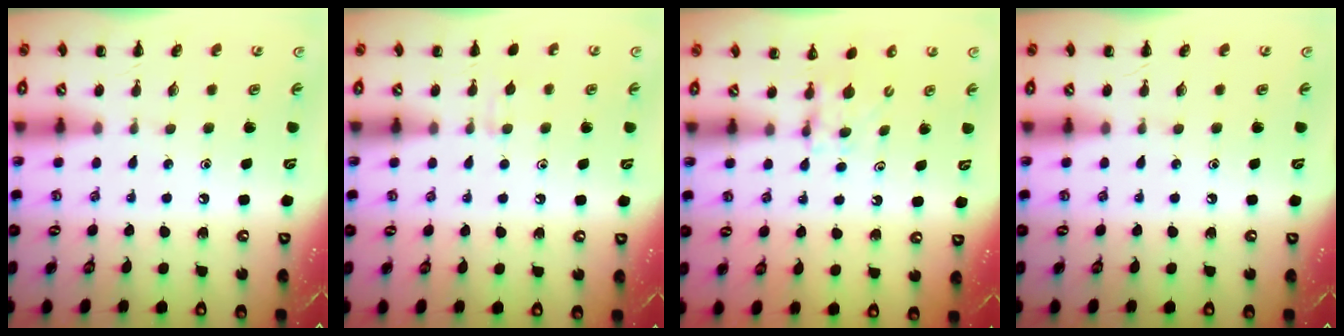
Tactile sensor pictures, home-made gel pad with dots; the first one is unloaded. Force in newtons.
{"total": 5.5, "press": 5.2, "slide": 1.8}
{"total": 3.8, "press": 3.5, "slide": 1.6}
{"total": 0.0}